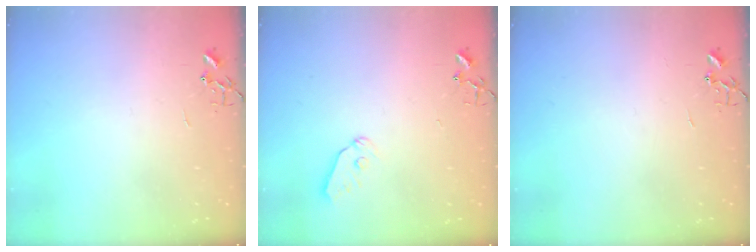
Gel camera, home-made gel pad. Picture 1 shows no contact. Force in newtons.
{"total": 6.7, "press": 6.7, "slide": 0.8}
{"total": 0.0}